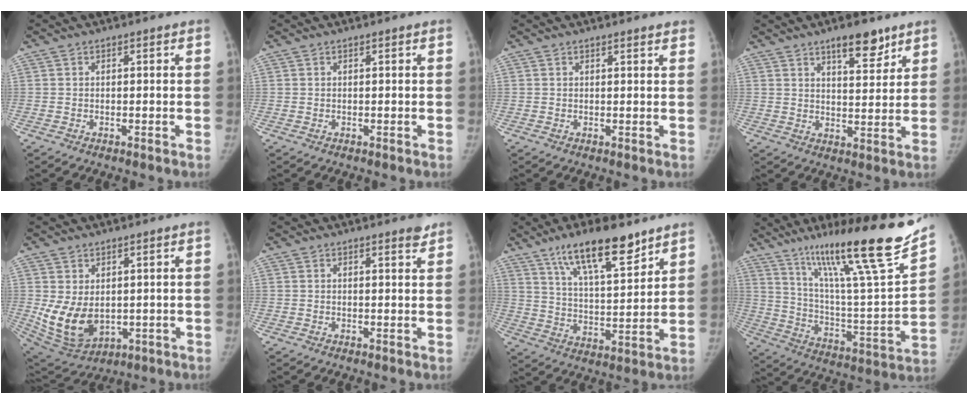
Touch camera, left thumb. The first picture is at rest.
{"total": 0.0}
{"total": 2.0, "force": [1.8, 0.3, 0.9], "torque": [-0.006, -0.004, 0.020]}
{"total": 8.2, "force": [5.8, 2.9, 5.1], "torque": [-0.054, -0.038, 0.088]}
{"total": 10.5, "force": [0.2, 7.2, 7.5], "torque": [-0.131, -0.017, 0.033]}
{"total": 1.8, "force": [1.5, 0.3, 0.9], "torque": [-0.010, -0.011, 0.019]}
{"total": 15.5, "force": [10.5, 4.5, 10.4], "torque": [-0.153, -0.054, 0.187]}
{"total": 28.6, "force": [19.6, 2.7, 20.6], "torque": [-0.305, -0.080, 0.323]}